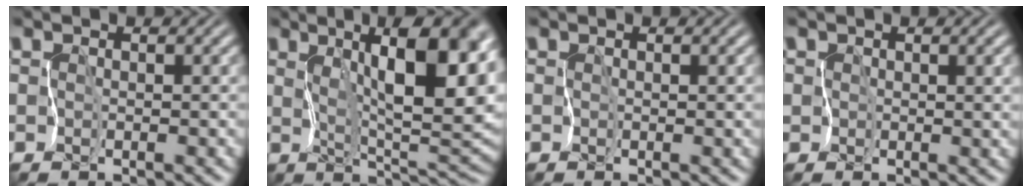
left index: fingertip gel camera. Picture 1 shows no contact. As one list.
[{"total": 12.5, "force": [4.0, 4.4, 11.0], "torque": [-0.135, 0.006, 0.054]}, {"total": 0.7, "force": [0.1, 0.1, 0.7], "torque": [-0.008, -0.002, 0.003]}, {"total": 1.9, "force": [0.6, 1.2, 1.4], "torque": [-0.020, -0.007, 0.010]}]